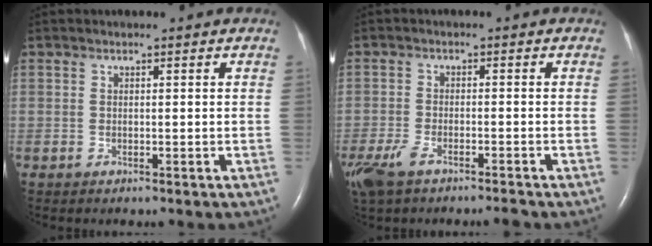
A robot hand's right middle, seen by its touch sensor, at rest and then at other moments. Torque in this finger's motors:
{"motor_torque": [0.68, -0.57, 0.26, 0.03]}